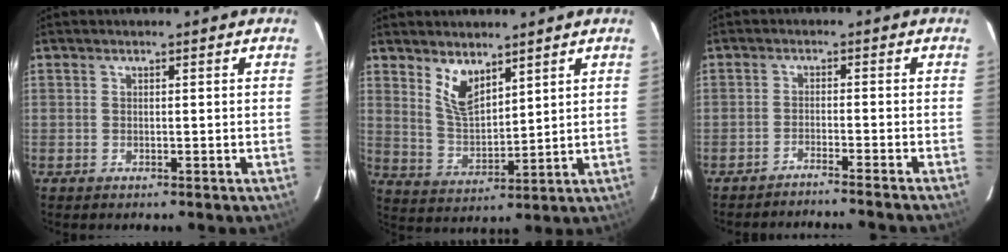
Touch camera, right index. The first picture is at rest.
{"total": 7.1, "force": [4.8, 2.9, 4.3], "torque": [-0.079, -0.006, 0.102]}
{"total": 4.2, "force": [-3.7, -1.8, 1.1], "torque": [-0.040, -0.001, -0.054]}